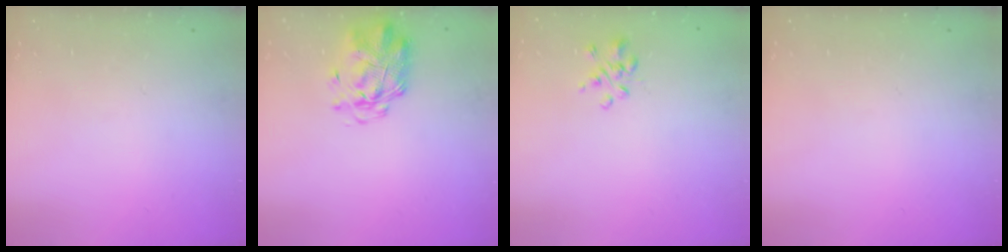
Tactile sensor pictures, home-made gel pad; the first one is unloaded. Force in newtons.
{"total": 2.8, "press": 2.7, "slide": 0.8}
{"total": 1.4, "press": 1.2, "slide": 0.8}
{"total": 0.0}